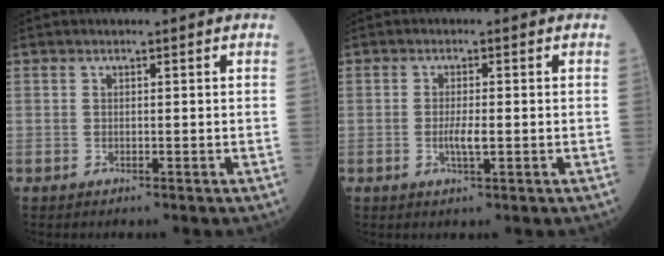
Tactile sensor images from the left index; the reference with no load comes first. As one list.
[{"total": 2.7, "force": [-0.4, 0.6, 2.6], "torque": [-0.053, -0.002, -0.004]}]